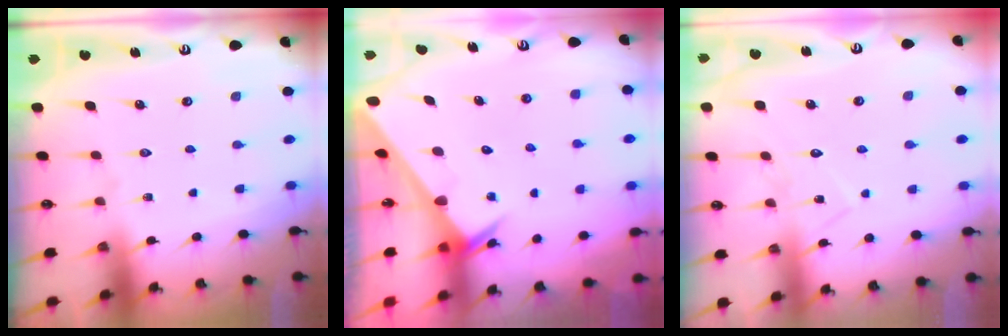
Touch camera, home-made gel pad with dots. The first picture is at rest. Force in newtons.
{"total": 2.5, "press": 2.5, "slide": 0.0}
{"total": 7.2, "press": 7.1, "slide": 0.4}